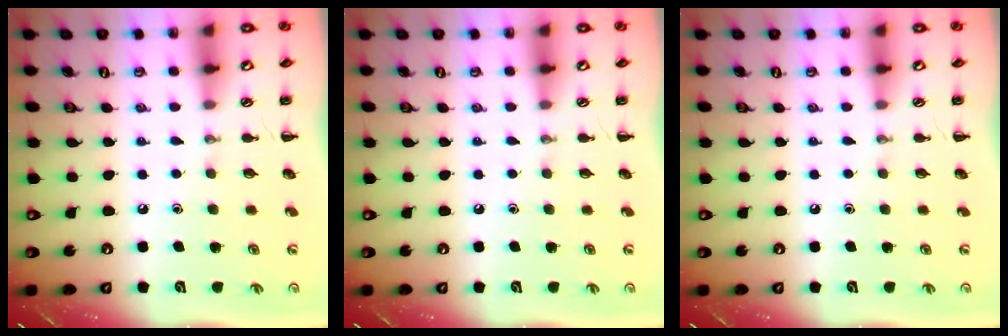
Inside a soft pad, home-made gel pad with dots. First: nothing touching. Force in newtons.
{"total": 0.0}
{"total": 0.0}